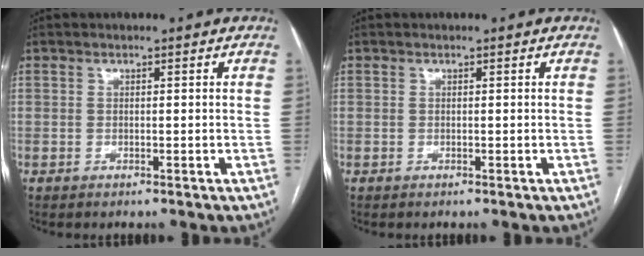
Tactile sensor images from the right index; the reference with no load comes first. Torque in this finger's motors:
{"motor_torque": [0.00, 0.00, 0.00, 0.00]}